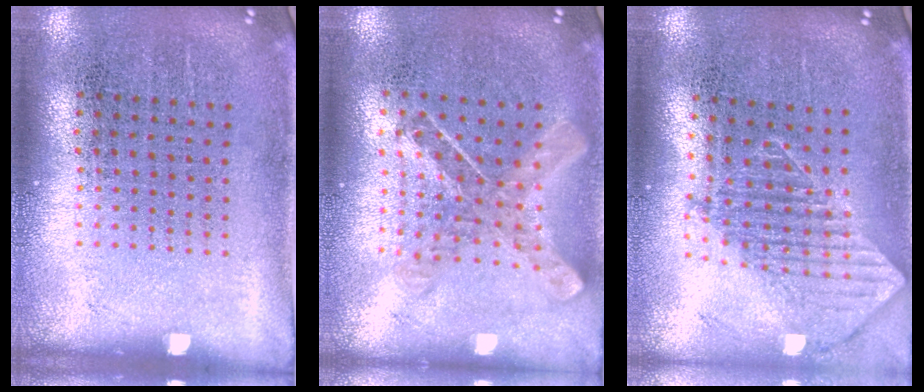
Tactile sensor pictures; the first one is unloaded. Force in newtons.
{"total": 0.9, "press": 0.9, "slide": 0.2}
{"total": 1.6, "press": 1.3, "slide": 0.9}